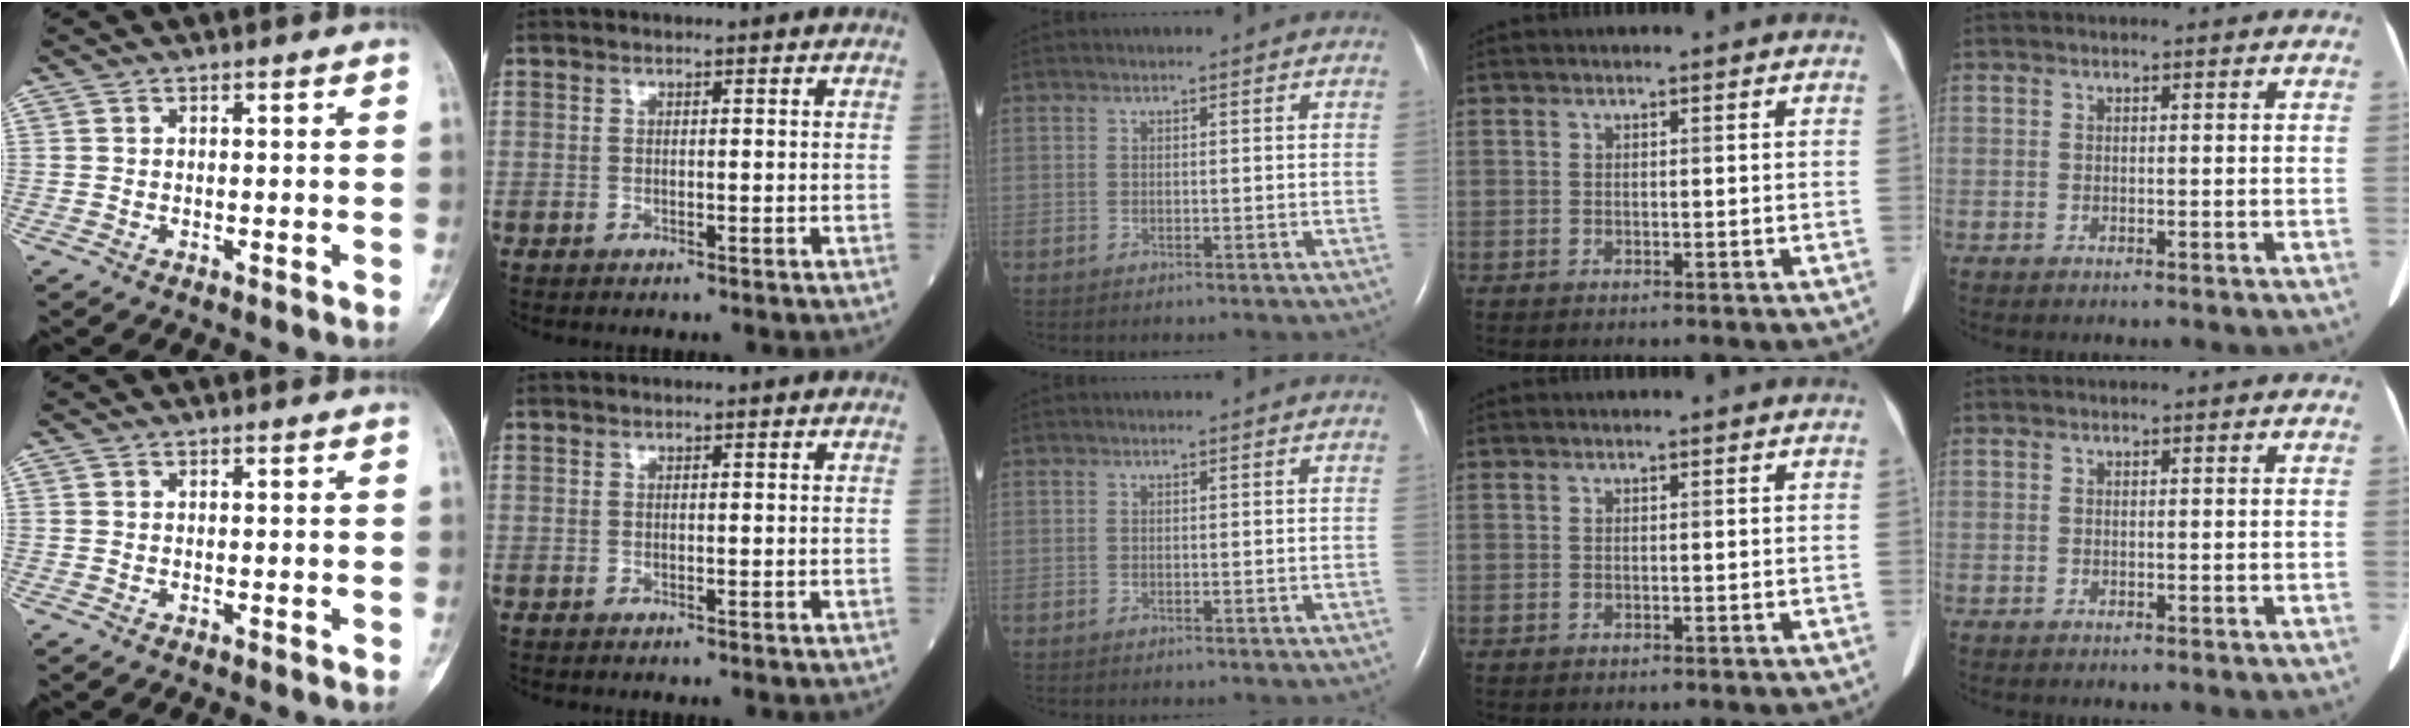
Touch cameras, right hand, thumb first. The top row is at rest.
{}